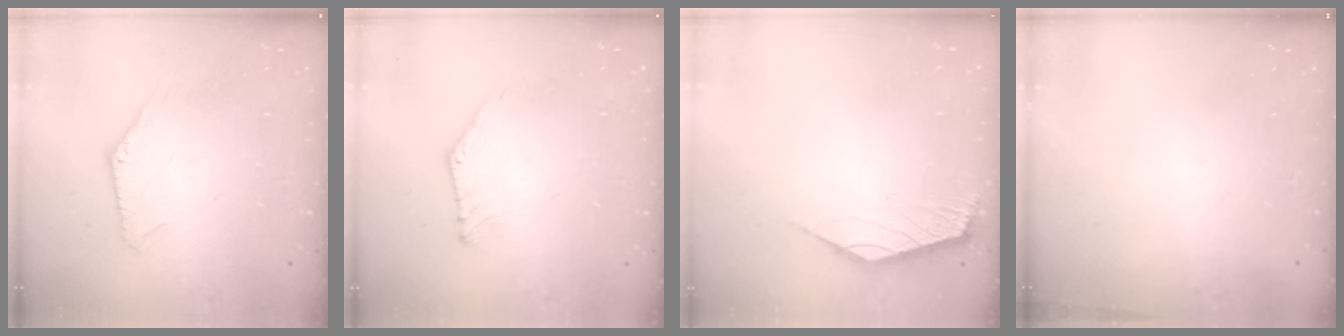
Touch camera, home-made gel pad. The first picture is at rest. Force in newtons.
{"total": 2.4, "press": 2.4, "slide": 0.1}
{"total": 2.5, "press": 2.4, "slide": 0.6}
{"total": 0.0}